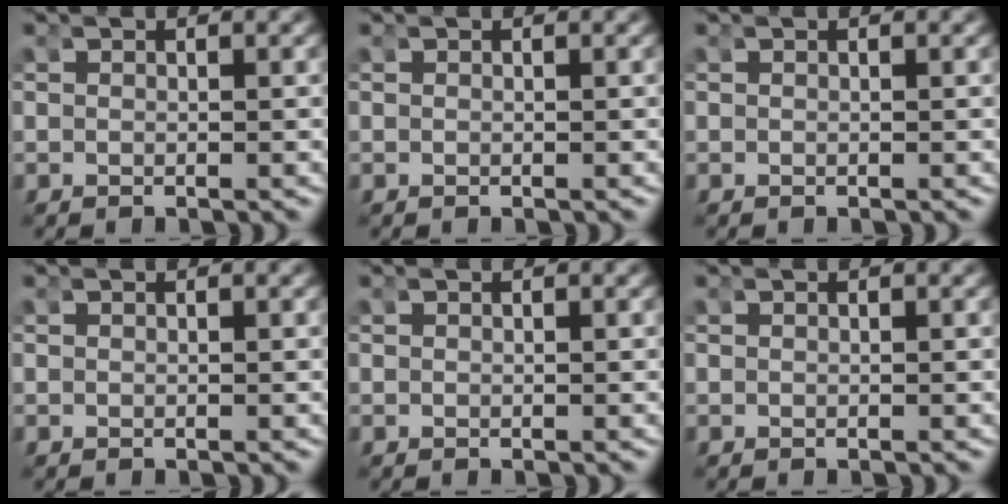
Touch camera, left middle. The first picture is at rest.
{"total": 0.0}
{"total": 0.0}
{"total": 0.0}
{"total": 0.0}
{"total": 0.0}